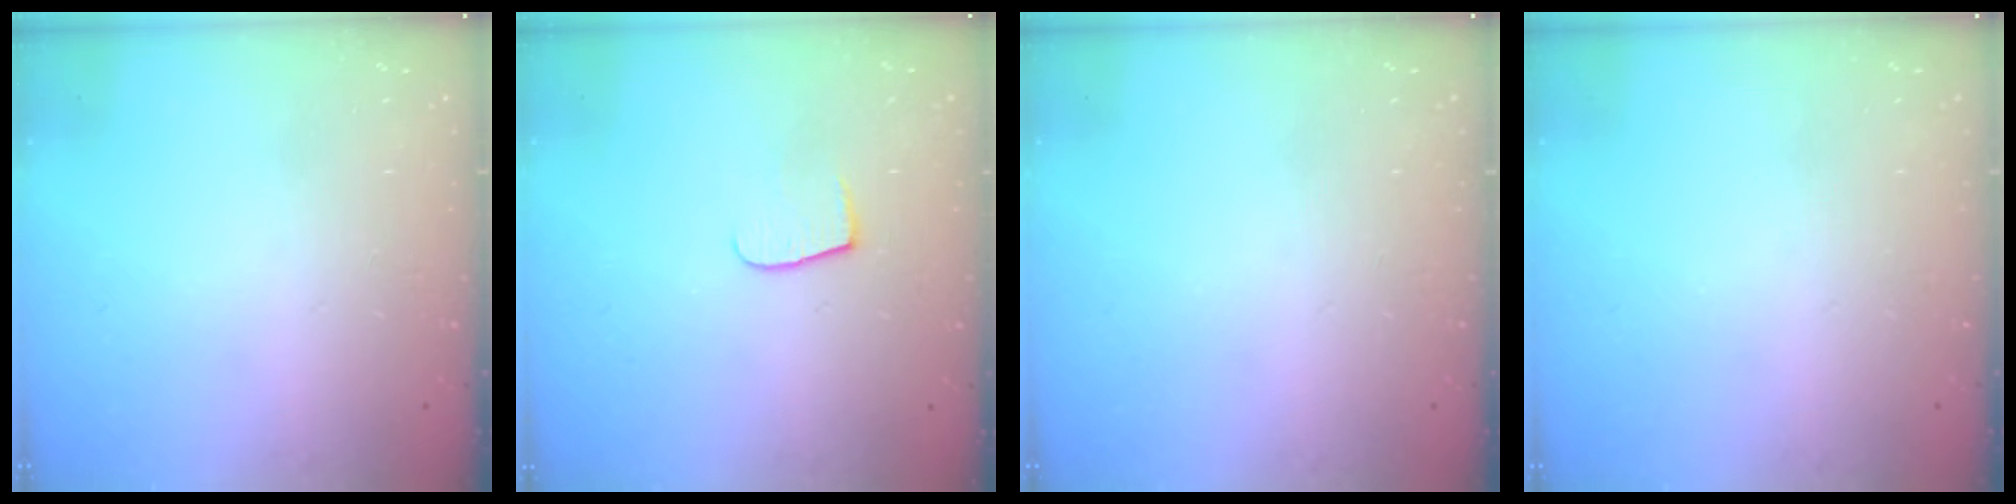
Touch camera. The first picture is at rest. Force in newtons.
{"total": 4.9, "press": 4.9, "slide": 0.5}
{"total": 0.0}
{"total": 0.0}